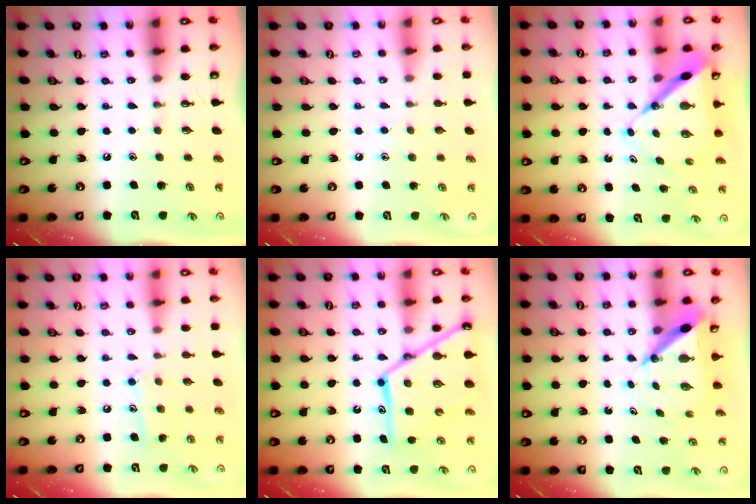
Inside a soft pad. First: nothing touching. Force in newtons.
{"total": 5.1, "press": 5.0, "slide": 0.6}
{"total": 8.4, "press": 8.4, "slide": 0.6}
{"total": 8.9, "press": 8.8, "slide": 0.6}
{"total": 18.0, "press": 17.9, "slide": 1.5}
{"total": 6.7, "press": 6.7, "slide": 0.5}